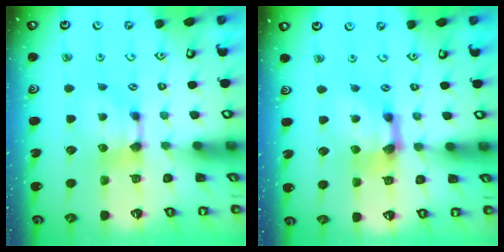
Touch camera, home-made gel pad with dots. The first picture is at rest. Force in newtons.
{"total": 2.4, "press": 1.6, "slide": 1.8}